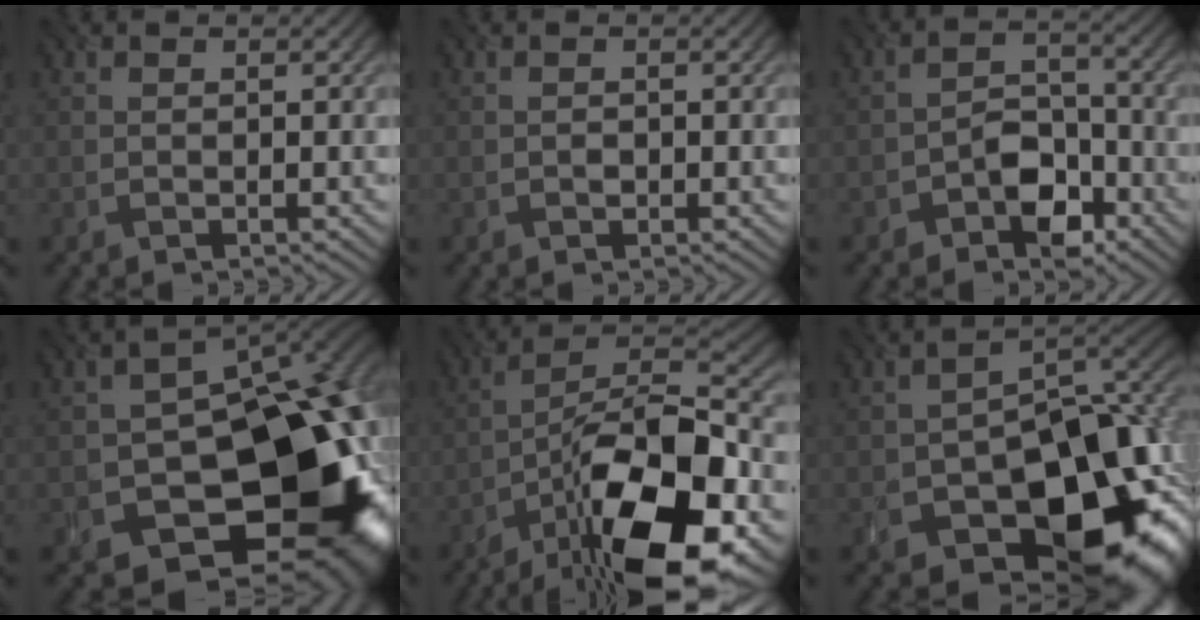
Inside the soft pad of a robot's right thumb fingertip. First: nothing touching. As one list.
[{"total": 0.6, "force": [-0.2, 0.5, 0.3], "torque": [-0.003, -0.003, -0.004]}, {"total": 5.5, "force": [-2.9, 3.4, 3.2], "torque": [-0.047, 0.006, -0.056]}, {"total": 19.6, "force": [-6.4, 12.8, 13.4], "torque": [-0.148, -0.034, -0.079]}, {"total": 18.4, "force": [-9.5, 7.0, 14.1], "torque": [-0.220, -0.006, -0.167]}, {"total": 18.5, "force": [-7.2, 11.9, 12.2], "torque": [-0.152, -0.033, -0.099]}]